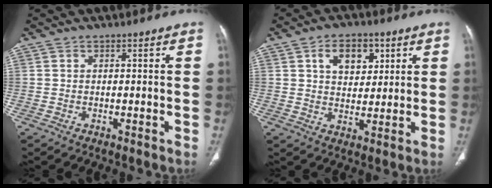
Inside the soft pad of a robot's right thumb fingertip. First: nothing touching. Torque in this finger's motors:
{"motor_torque": [1.29, 1.51, 0.48, -0.79, 0.02]}